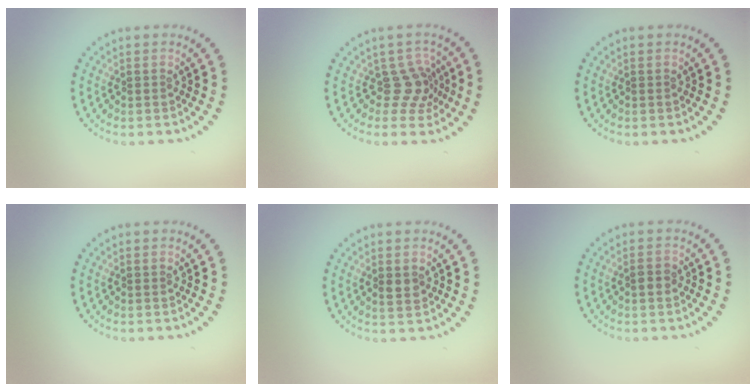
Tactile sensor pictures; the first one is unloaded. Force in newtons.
{"total": 2.6, "press": 1.8, "slide": 1.9}
{"total": 0.0}
{"total": 0.0}
{"total": 1.5, "press": 1.5, "slide": 0.2}
{"total": 1.2, "press": 1.2, "slide": 0.2}